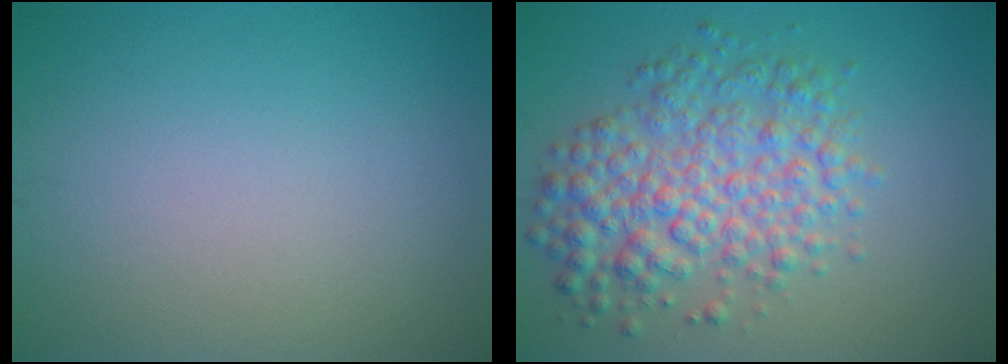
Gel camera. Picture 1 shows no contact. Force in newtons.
{"total": 6.2, "press": 6.2, "slide": 0.0}